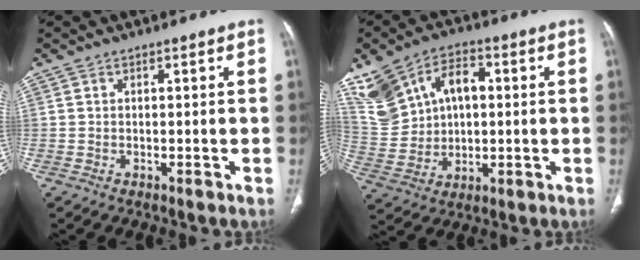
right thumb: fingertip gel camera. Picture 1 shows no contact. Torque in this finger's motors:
{"motor_torque": [1.16, 1.72, 0.71, 0.30, 0.07]}